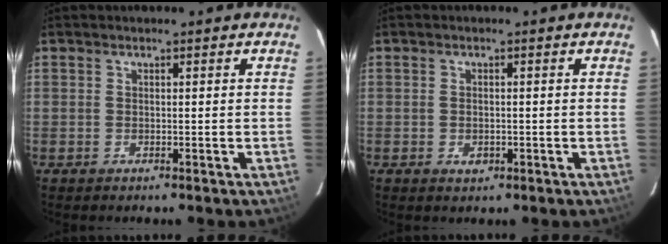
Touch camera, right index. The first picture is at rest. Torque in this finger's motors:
{"motor_torque": [0.26, 0.04, 0.11, 0.01]}